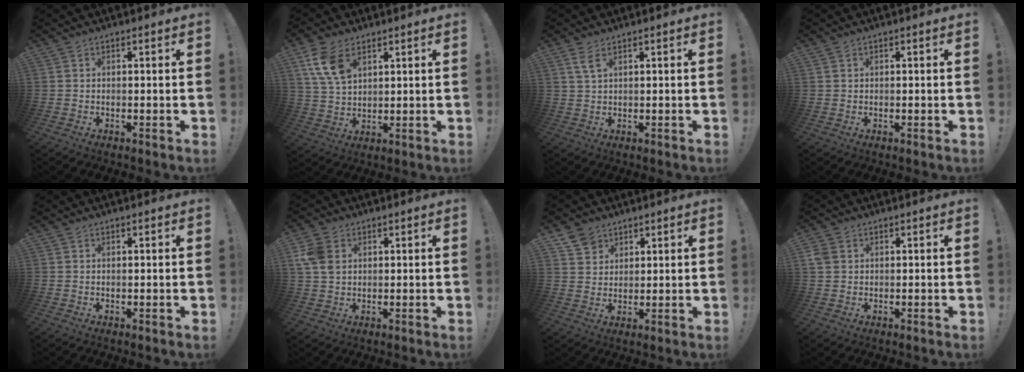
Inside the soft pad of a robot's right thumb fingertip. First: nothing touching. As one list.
[{"total": 10.1, "force": [5.2, 6.0, 6.3], "torque": [-0.122, -0.013, 0.103]}, {"total": 3.8, "force": [2.0, 1.4, 2.9], "torque": [-0.055, -0.004, 0.037]}, {"total": 0.0}, {"total": 0.0}, {"total": 7.4, "force": [2.2, 5.5, 4.4], "torque": [-0.092, 0.005, 0.046]}, {"total": 5.6, "force": [3.9, 3.9, 0.8], "torque": [-0.008, -0.024, 0.075]}, {"total": 3.3, "force": [1.3, 2.6, 1.5], "torque": [-0.030, 0.005, 0.027]}]